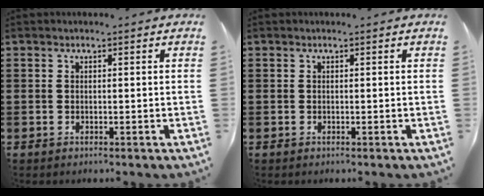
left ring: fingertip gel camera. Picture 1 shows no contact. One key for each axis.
{"total": 0.0}